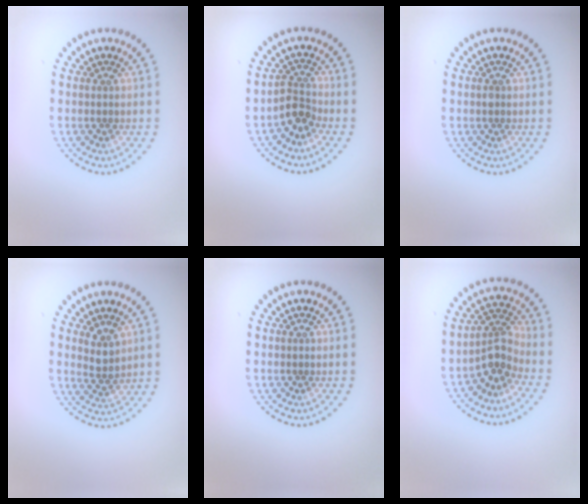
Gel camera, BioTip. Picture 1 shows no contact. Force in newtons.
{"total": 2.4, "press": 1.7, "slide": 1.6}
{"total": 0.6, "press": 0.6, "slide": 0.1}
{"total": 2.1, "press": 1.7, "slide": 1.2}
{"total": 0.0}
{"total": 2.9, "press": 2.2, "slide": 1.8}